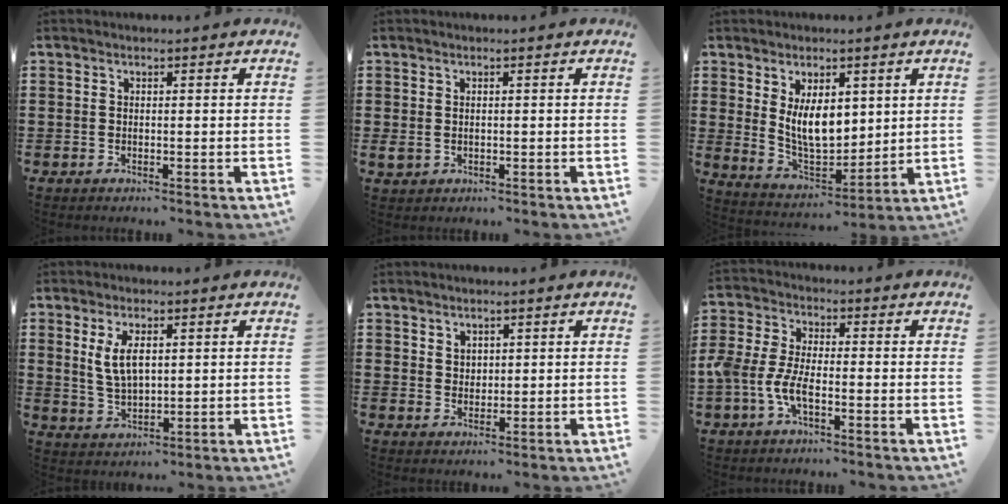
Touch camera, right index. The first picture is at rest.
{"total": 1.0, "force": [0.0, 0.9, 0.5], "torque": [-0.013, 0.004, -0.002]}
{"total": 8.2, "force": [2.2, 4.7, 6.4], "torque": [-0.123, 0.000, 0.038]}
{"total": 5.1, "force": [1.4, 2.4, 4.3], "torque": [-0.090, 0.006, 0.024]}
{"total": 2.2, "force": [1.5, 1.6, 0.2], "torque": [-0.009, 0.006, 0.029]}
{"total": 5.6, "force": [-2.2, 2.4, 4.5], "torque": [-0.119, -0.005, -0.051]}